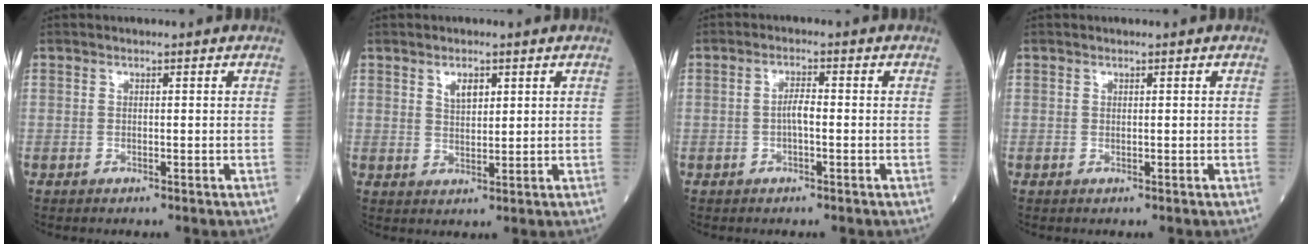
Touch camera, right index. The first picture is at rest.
{"total": 2.7, "force": [1.5, 1.1, 2.0], "torque": [-0.039, 0.002, 0.033]}
{"total": 2.3, "force": [-0.4, 0.4, 2.2], "torque": [-0.040, 0.005, -0.006]}
{"total": 0.0}